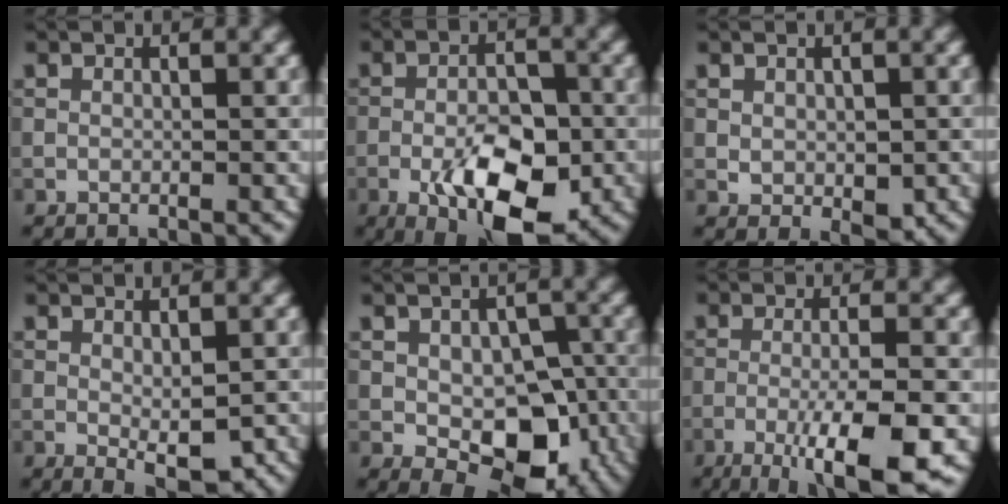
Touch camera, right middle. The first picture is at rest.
{"total": 8.8, "force": [-3.4, 3.8, 7.1], "torque": [-0.121, -0.004, -0.057]}
{"total": 2.1, "force": [-0.1, 1.4, 1.6], "torque": [-0.024, -0.005, 0.005]}
{"total": 3.4, "force": [-0.6, 1.2, 3.2], "torque": [-0.047, -0.012, -0.002]}
{"total": 7.8, "force": [-2.0, 4.7, 5.9], "torque": [-0.088, -0.012, -0.021]}
{"total": 8.8, "force": [-4.2, 2.0, 7.5], "torque": [-0.117, -0.004, -0.068]}